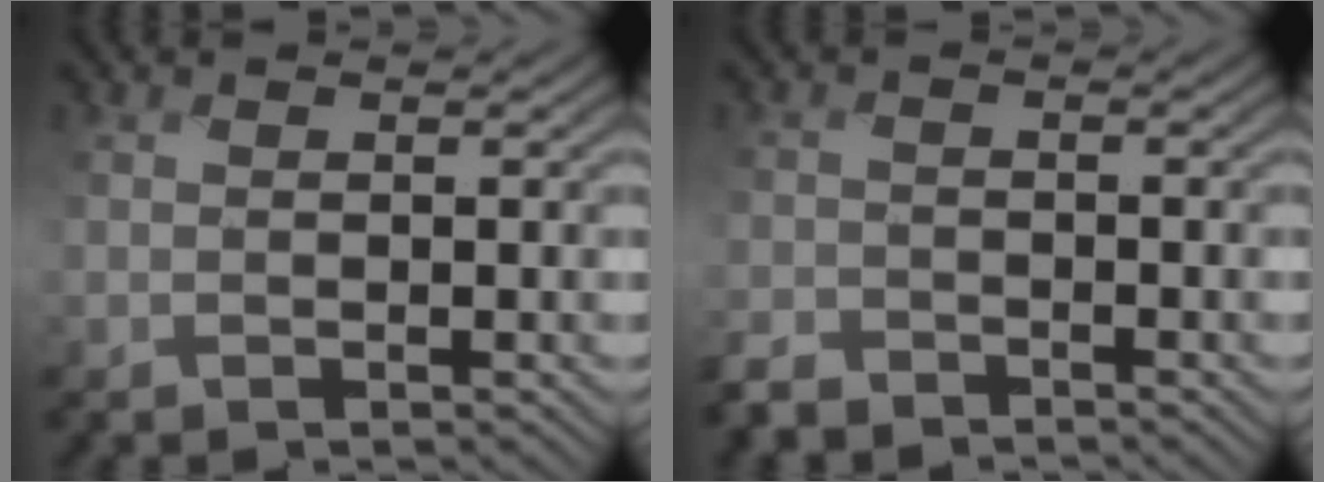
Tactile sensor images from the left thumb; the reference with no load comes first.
{"total": 3.4, "force": [-3.2, 1.1, 0.7], "torque": [-0.014, -0.011, -0.072]}